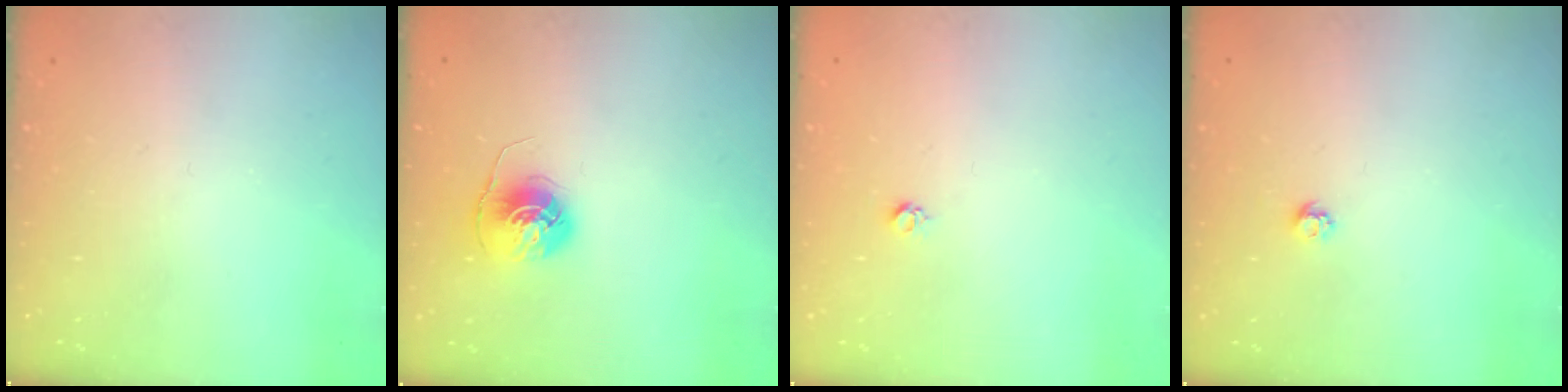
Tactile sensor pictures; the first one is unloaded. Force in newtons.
{"total": 6.1, "press": 6.1, "slide": 0.4}
{"total": 3.0, "press": 2.9, "slide": 0.4}
{"total": 3.8, "press": 3.7, "slide": 0.5}